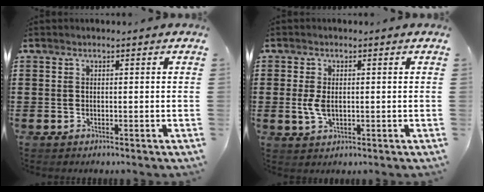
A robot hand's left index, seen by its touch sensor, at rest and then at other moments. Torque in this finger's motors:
{"motor_torque": [0.49, 0.14, 0.33, 0.08]}